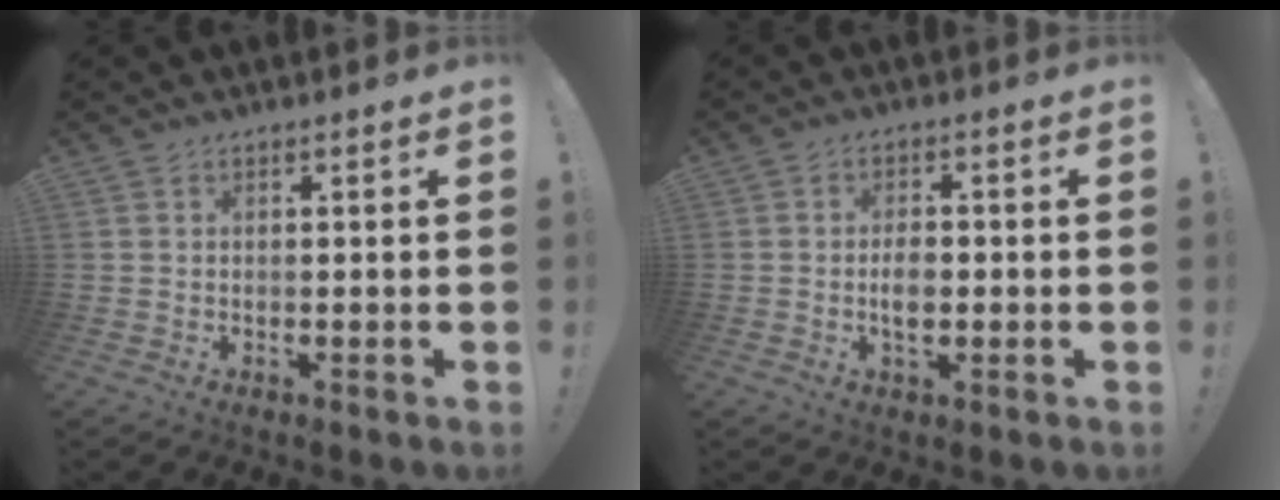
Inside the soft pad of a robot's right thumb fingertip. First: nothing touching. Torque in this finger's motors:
{"motor_torque": [0.99, 0.76, 0.89, -0.30, 0.00]}